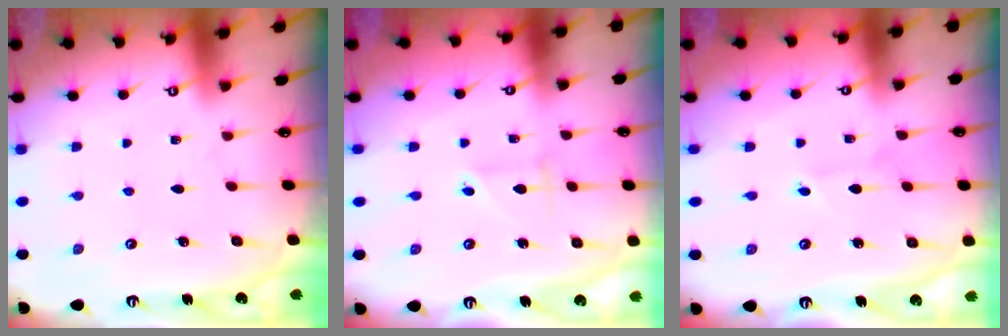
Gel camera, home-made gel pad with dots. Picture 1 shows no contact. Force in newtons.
{"total": 2.7, "press": 2.6, "slide": 0.3}
{"total": 1.8, "press": 1.8, "slide": 0.2}